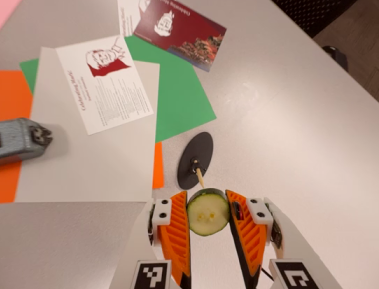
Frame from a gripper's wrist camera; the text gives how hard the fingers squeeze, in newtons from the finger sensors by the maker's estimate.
{"total": 11.8, "left": 12.3, "right": 11.4}